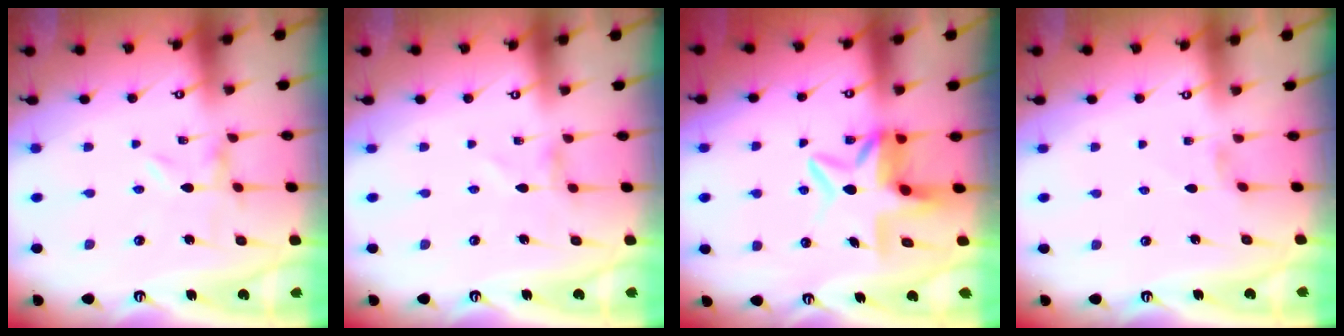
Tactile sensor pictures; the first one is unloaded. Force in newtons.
{"total": 1.6, "press": 1.6, "slide": 0.2}
{"total": 9.3, "press": 9.3, "slide": 0.8}
{"total": 1.1, "press": 1.1, "slide": 0.3}